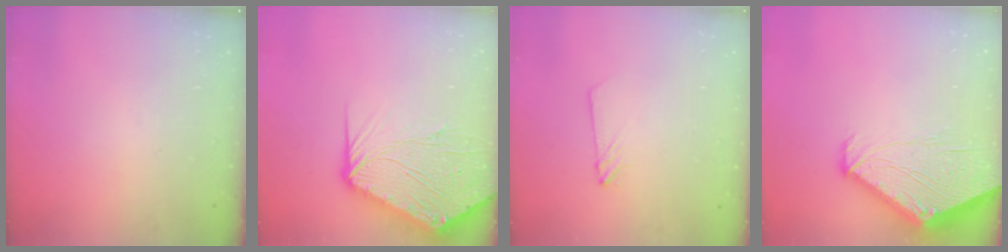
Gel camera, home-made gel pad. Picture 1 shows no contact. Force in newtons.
{"total": 17.4, "press": 17.2, "slide": 2.1}
{"total": 2.8, "press": 2.8, "slide": 0.3}
{"total": 6.7, "press": 6.7, "slide": 0.5}